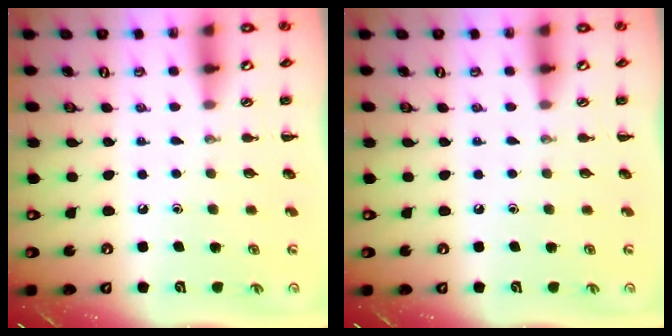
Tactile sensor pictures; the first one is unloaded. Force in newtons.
{"total": 0.0}